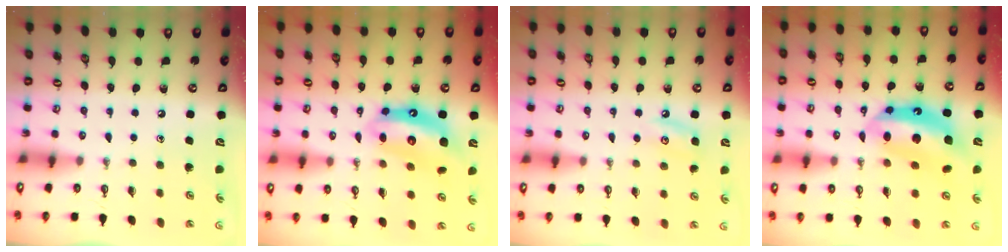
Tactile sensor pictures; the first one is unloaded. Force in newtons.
{"total": 12.2, "press": 12.2, "slide": 1.1}
{"total": 6.3, "press": 6.3, "slide": 0.8}
{"total": 13.4, "press": 13.4, "slide": 0.9}